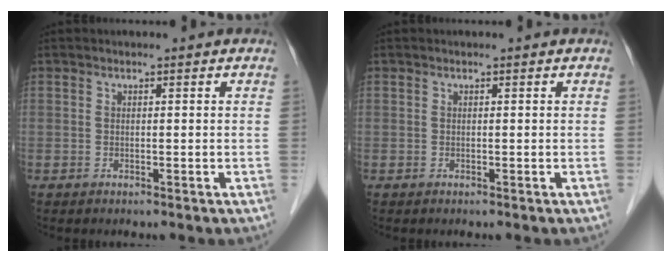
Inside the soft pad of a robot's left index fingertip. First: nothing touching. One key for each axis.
{"total": 0.0}